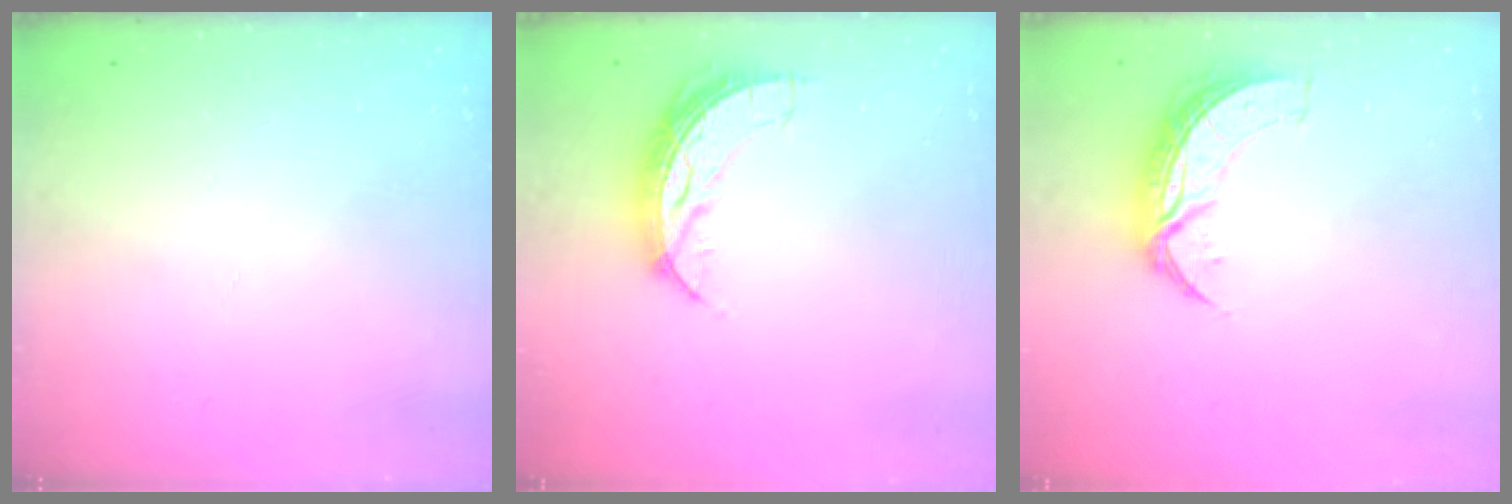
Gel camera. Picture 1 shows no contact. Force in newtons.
{"total": 7.7, "press": 7.6, "slide": 0.6}
{"total": 7.9, "press": 7.9, "slide": 0.1}